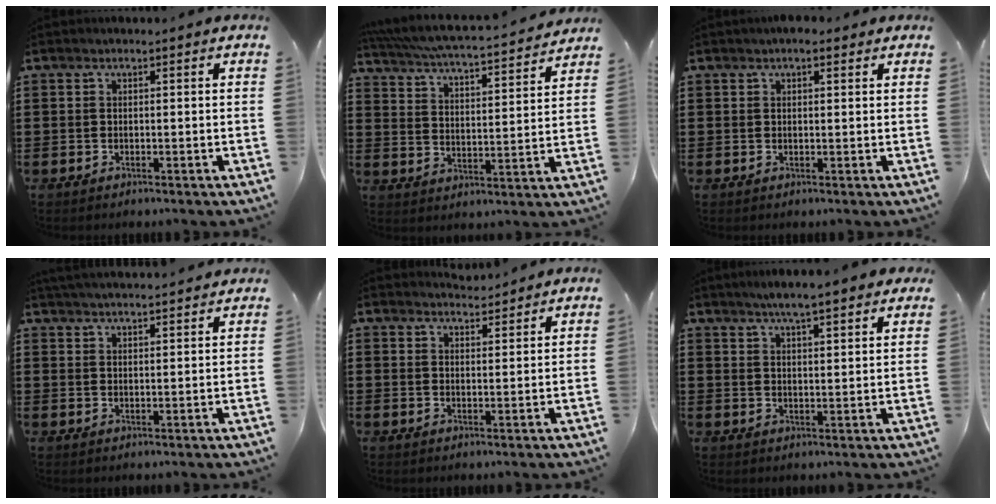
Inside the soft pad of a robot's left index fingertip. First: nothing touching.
{"total": 4.6, "force": [4.3, -0.2, 1.6], "torque": [-0.053, -0.037, 0.067]}
{"total": 1.8, "force": [1.3, 0.4, 1.1], "torque": [-0.023, 0.005, 0.024]}
{"total": 3.0, "force": [2.9, -0.5, 0.4], "torque": [-0.016, -0.010, 0.053]}
{"total": 2.9, "force": [2.9, 0.2, 0.2], "torque": [-0.012, -0.010, 0.055]}
{"total": 4.4, "force": [3.9, 0.1, 2.1], "torque": [-0.051, -0.007, 0.068]}